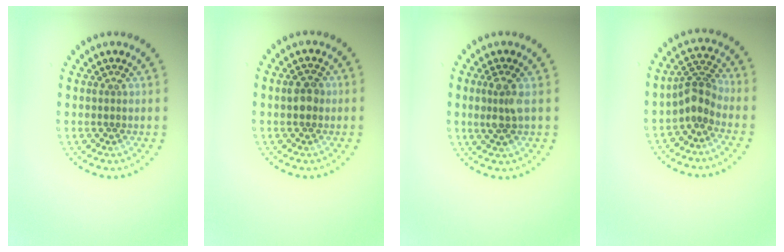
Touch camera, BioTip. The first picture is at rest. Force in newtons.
{"total": 1.8, "press": 1.8, "slide": 0.3}
{"total": 2.4, "press": 2.2, "slide": 0.8}
{"total": 2.7, "press": 2.0, "slide": 1.8}